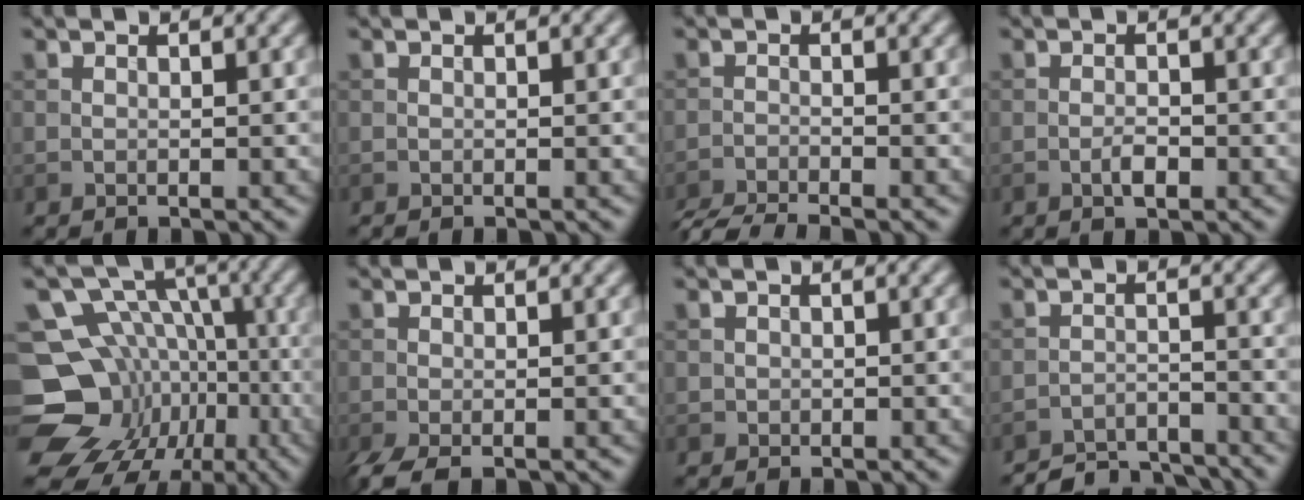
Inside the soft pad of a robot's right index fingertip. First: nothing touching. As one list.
[{"total": 0.0}, {"total": 5.4, "force": [-4.9, 0.8, 2.2], "torque": [-0.047, -0.024, -0.089]}, {"total": 1.6, "force": [-0.7, 0.6, 1.3], "torque": [-0.024, 0.000, -0.015]}, {"total": 16.7, "force": [-6.1, 13.8, 7.1], "torque": [-0.145, -0.012, -0.088]}, {"total": 2.8, "force": [-1.8, 0.7, 2.0], "torque": [-0.044, -0.008, -0.036]}, {"total": 0.8, "force": [0.0, 0.8, 0.0], "torque": [0.008, -0.003, -0.003]}, {"total": 5.0, "force": [-4.9, 0.9, 1.0], "torque": [-0.017, -0.005, -0.086]}]